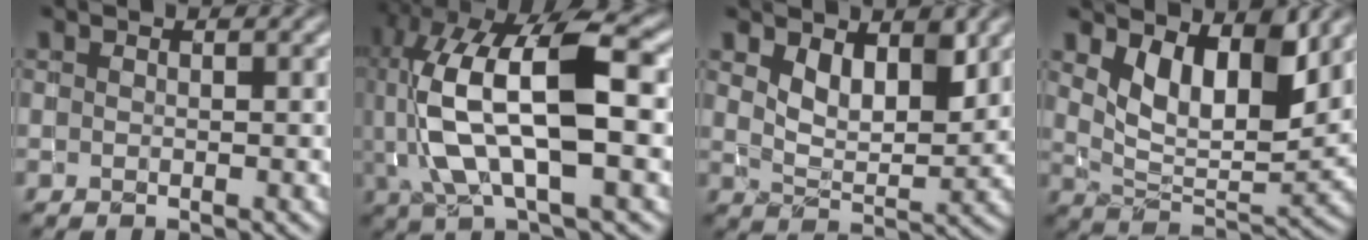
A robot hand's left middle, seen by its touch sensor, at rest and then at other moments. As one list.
[{"total": 12.4, "force": [0.0, 5.0, 11.4], "torque": [-0.234, 0.012, -0.002]}, {"total": 3.9, "force": [2.0, 1.9, 2.8], "torque": [-0.054, -0.010, 0.034]}, {"total": 6.9, "force": [3.0, 3.3, 5.3], "torque": [-0.095, -0.014, 0.049]}]